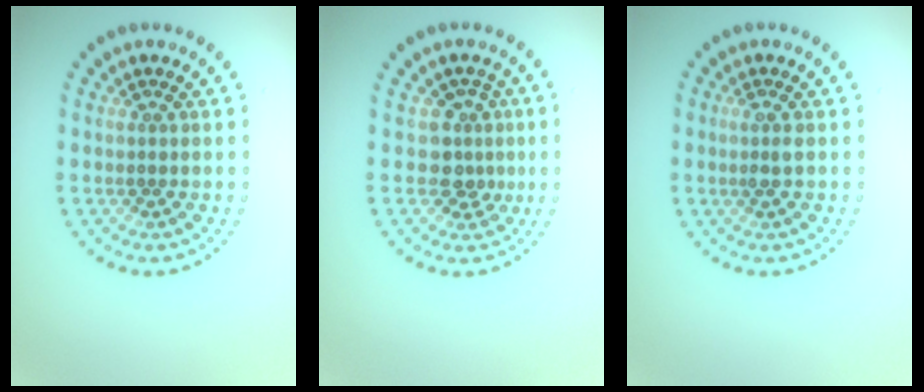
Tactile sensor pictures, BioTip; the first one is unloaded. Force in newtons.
{"total": 2.7, "press": 2.0, "slide": 1.8}
{"total": 1.1, "press": 0.9, "slide": 0.6}